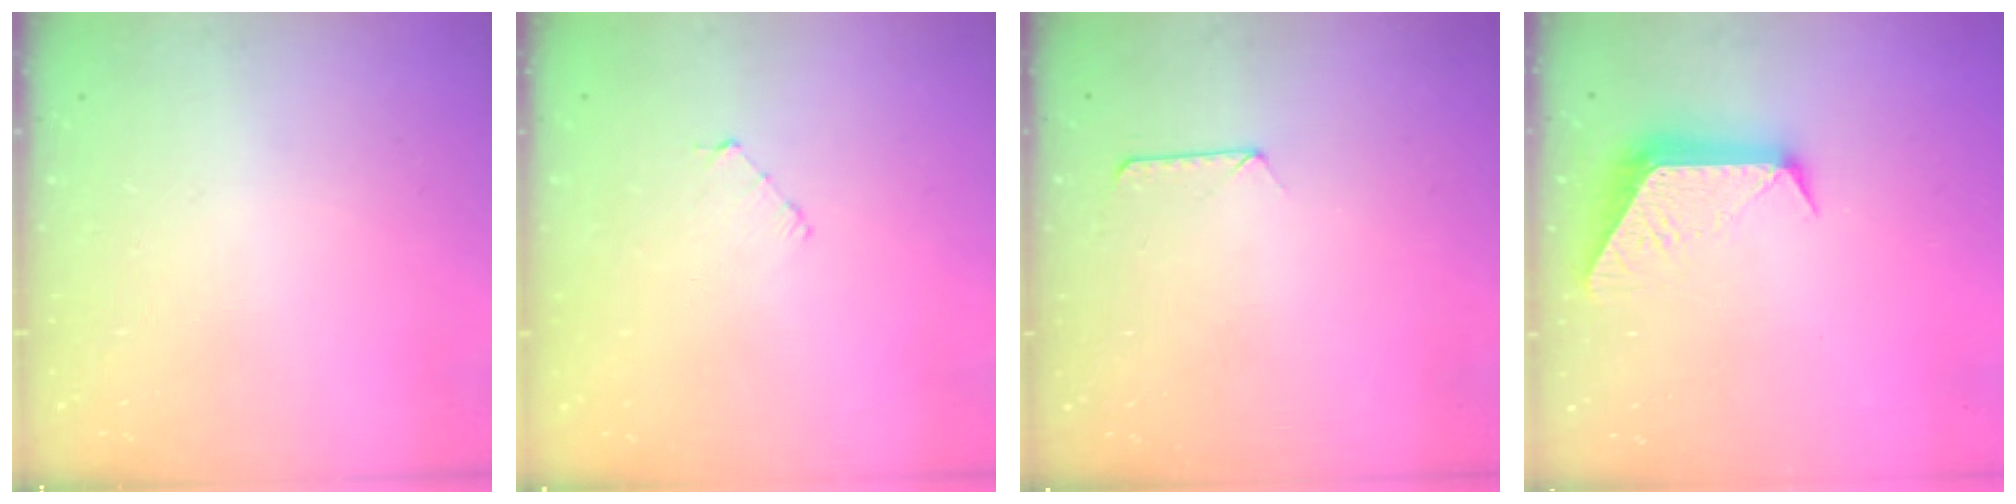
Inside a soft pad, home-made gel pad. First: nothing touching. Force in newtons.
{"total": 2.9, "press": 2.9, "slide": 0.3}
{"total": 7.1, "press": 7.1, "slide": 0.6}
{"total": 9.9, "press": 9.8, "slide": 0.8}